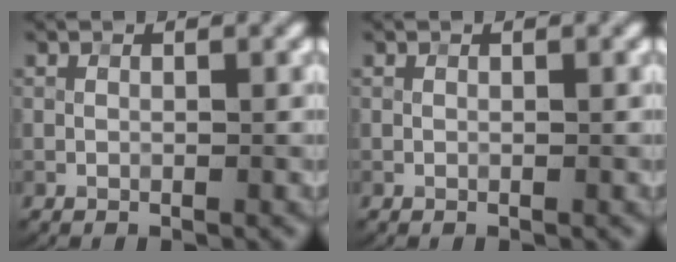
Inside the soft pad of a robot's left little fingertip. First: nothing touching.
{"total": 0.0}